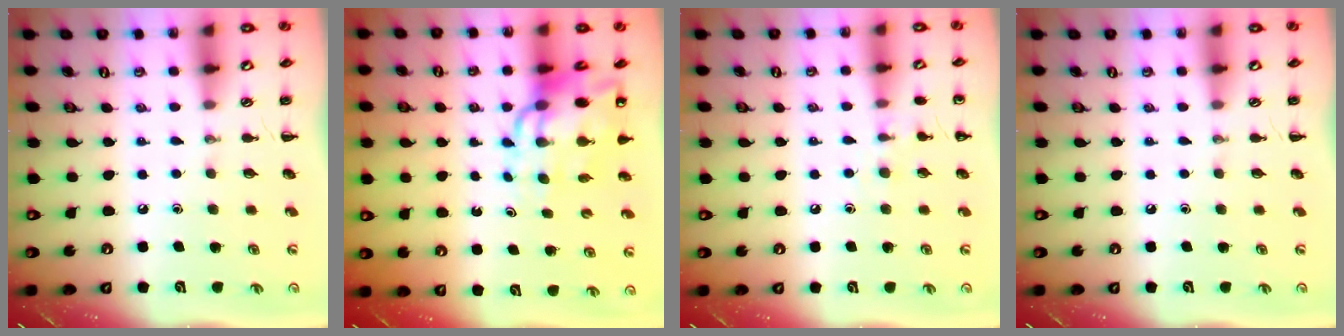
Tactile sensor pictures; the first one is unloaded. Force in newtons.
{"total": 12.7, "press": 12.1, "slide": 3.7}
{"total": 6.9, "press": 6.7, "slide": 1.8}
{"total": 0.0}